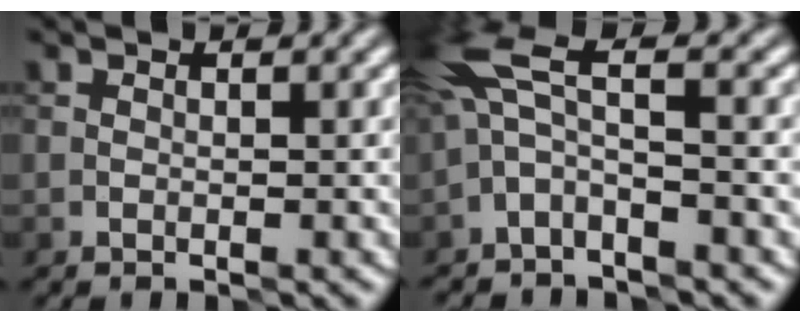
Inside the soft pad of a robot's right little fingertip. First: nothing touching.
{"total": 4.2, "force": [-0.8, 1.3, 3.9], "torque": [-0.091, 0.014, -0.033]}